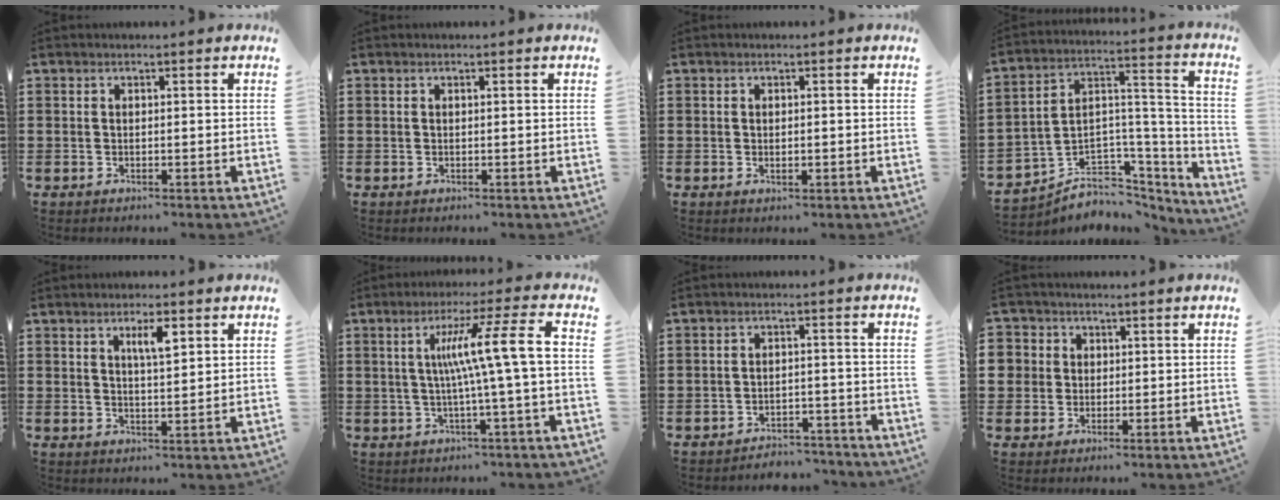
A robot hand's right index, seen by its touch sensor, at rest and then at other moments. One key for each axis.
{"total": 0.0}
{"total": 0.6, "fx": 0.0, "fy": 0.3, "fz": 0.5, "tx": -0.011, "ty": 0.001, "tz": -0.001}
{"total": 4.3, "fx": -2.2, "fy": 3.7, "fz": 0.0, "tx": -0.016, "ty": -0.014, "tz": -0.040}
{"total": 3.6, "fx": 1.8, "fy": 0.8, "fz": 3.0, "tx": -0.055, "ty": 0.003, "tz": 0.027}
{"total": 10.2, "fx": 0.4, "fy": -0.9, "fz": 10.1, "tx": -0.186, "ty": 0.002, "tz": -0.006}
{"total": 3.3, "fx": -3.2, "fy": 0.6, "fz": 0.0, "tx": -0.006, "ty": 0.001, "tz": -0.068}
{"total": 3.3, "fx": 0.7, "fy": 3.2, "fz": 0.2, "tx": -0.020, "ty": 0.012, "tz": 0.011}